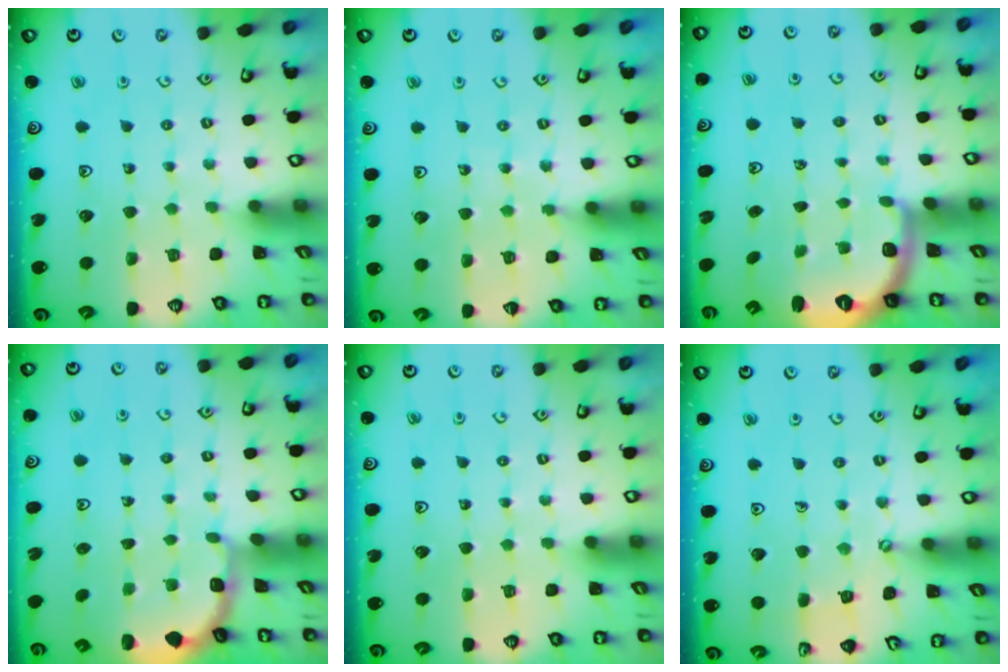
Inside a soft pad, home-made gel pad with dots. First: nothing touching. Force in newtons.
{"total": 4.9, "press": 4.7, "slide": 1.2}
{"total": 2.5, "press": 2.0, "slide": 1.6}
{"total": 1.8, "press": 1.6, "slide": 0.7}
{"total": 0.0}
{"total": 3.9, "press": 3.9, "slide": 0.4}